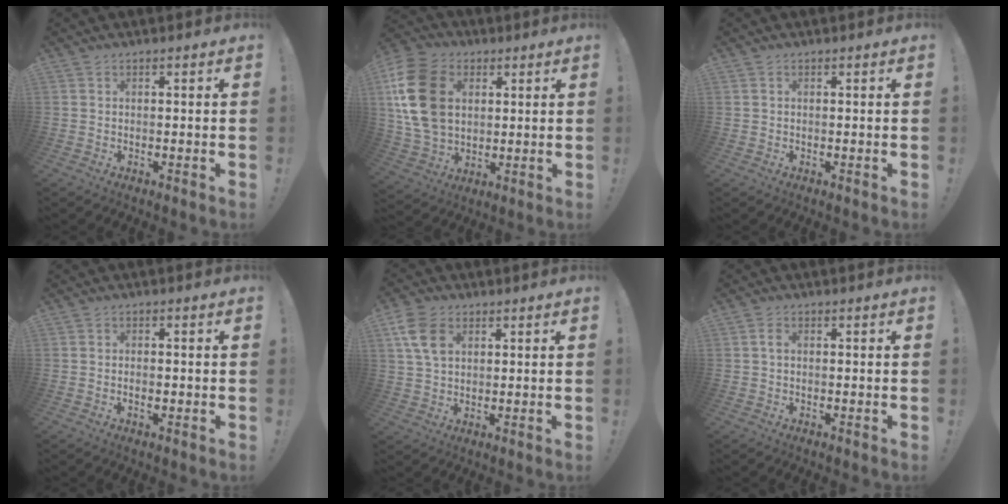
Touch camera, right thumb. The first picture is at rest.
{"total": 20.3, "force": [4.1, 15.2, 12.9], "torque": [-0.236, -0.002, 0.082]}
{"total": 0.0}
{"total": 1.6, "force": [-0.9, 0.7, 1.1], "torque": [-0.021, 0.003, -0.015]}
{"total": 9.1, "force": [3.4, 6.1, 5.9], "torque": [-0.110, 0.000, 0.066]}
{"total": 1.7, "force": [0.2, 0.9, 1.5], "torque": [-0.025, 0.003, 0.002]}